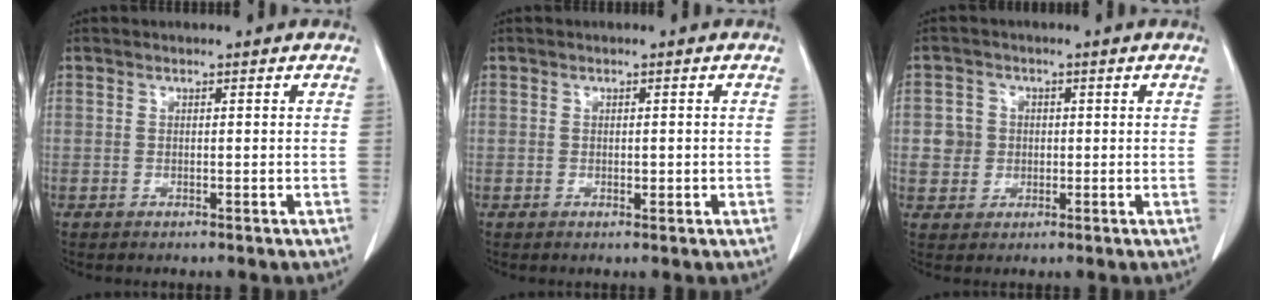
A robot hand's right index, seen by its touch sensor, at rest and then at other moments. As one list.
[{"total": 1.2, "force": [-0.1, 0.6, 1.0], "torque": [-0.011, 0.000, 0.000]}, {"total": 3.9, "force": [0.2, 3.8, 0.8], "torque": [-0.011, 0.013, 0.009]}]